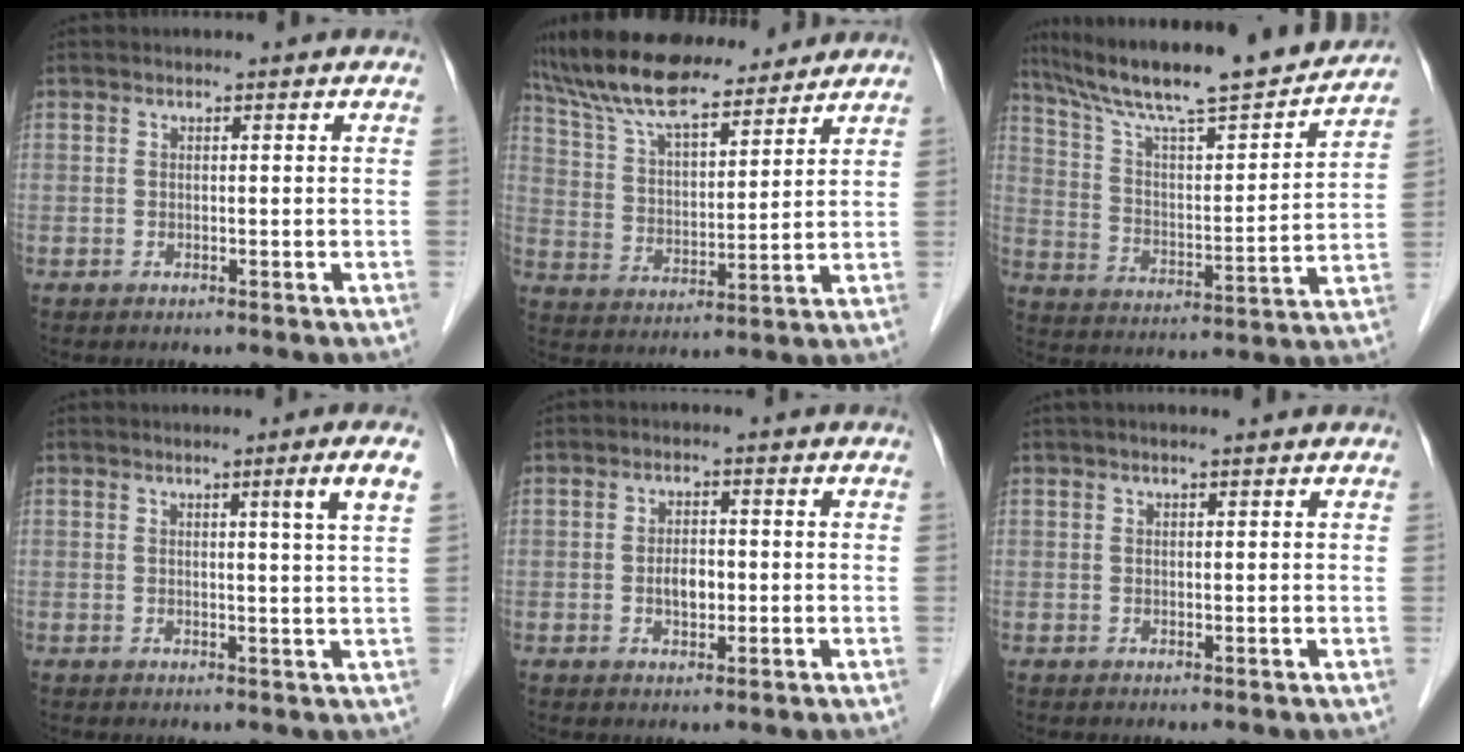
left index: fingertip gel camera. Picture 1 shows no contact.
{"total": 15.5, "force": [13.9, 3.2, 6.0], "torque": [-0.112, 0.025, 0.247]}
{"total": 22.6, "force": [19.7, 1.6, 11.0], "torque": [-0.186, -0.004, 0.302]}
{"total": 3.8, "force": [1.7, -1.3, 3.2], "torque": [-0.047, -0.012, 0.029]}
{"total": 3.0, "force": [-0.5, 1.6, 2.4], "torque": [-0.043, 0.001, -0.007]}
{"total": 2.0, "force": [1.5, 0.1, 1.3], "torque": [-0.019, 0.020, 0.023]}